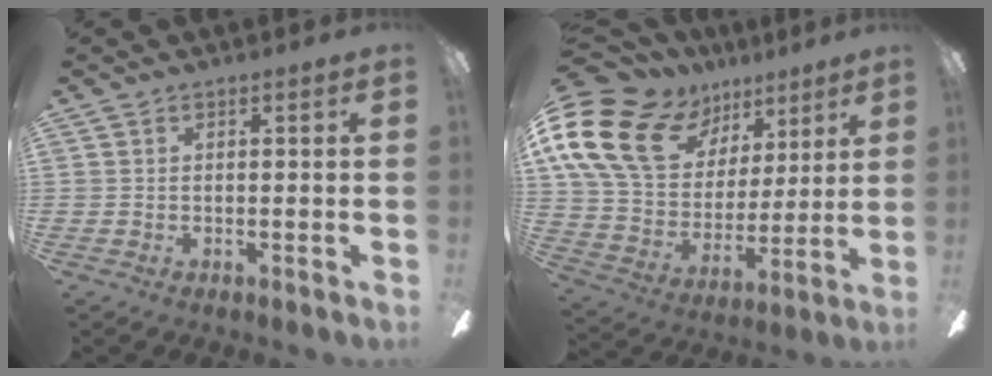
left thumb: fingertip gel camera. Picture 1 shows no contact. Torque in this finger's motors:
{"motor_torque": [2.63, 2.37, 1.39, -1.38, 0.66]}